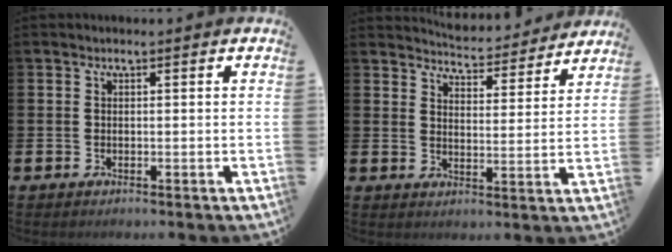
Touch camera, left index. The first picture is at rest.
{"total": 5.2, "force": [5.2, 0.4, 0.1], "torque": [-0.013, -0.043, 0.089]}